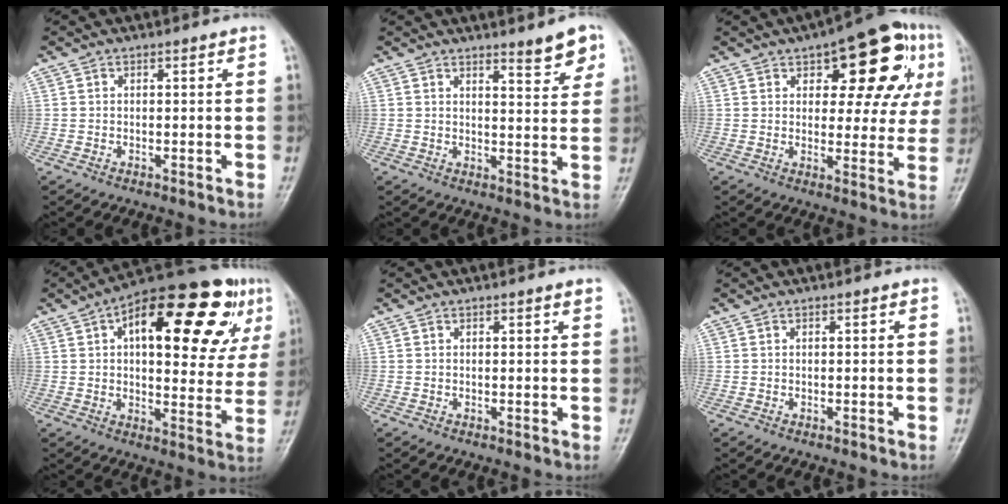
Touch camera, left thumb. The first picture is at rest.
{"total": 5.4, "force": [3.8, 1.2, 3.6], "torque": [-0.035, -0.030, 0.052]}
{"total": 18.6, "force": [7.4, 8.5, 14.8], "torque": [-0.144, 0.006, 0.091]}
{"total": 26.2, "force": [10.2, 11.1, 21.5], "torque": [-0.269, 0.018, 0.139]}
{"total": 1.0, "force": [0.6, 0.0, 0.8], "torque": [-0.010, -0.002, 0.006]}
{"total": 0.0}